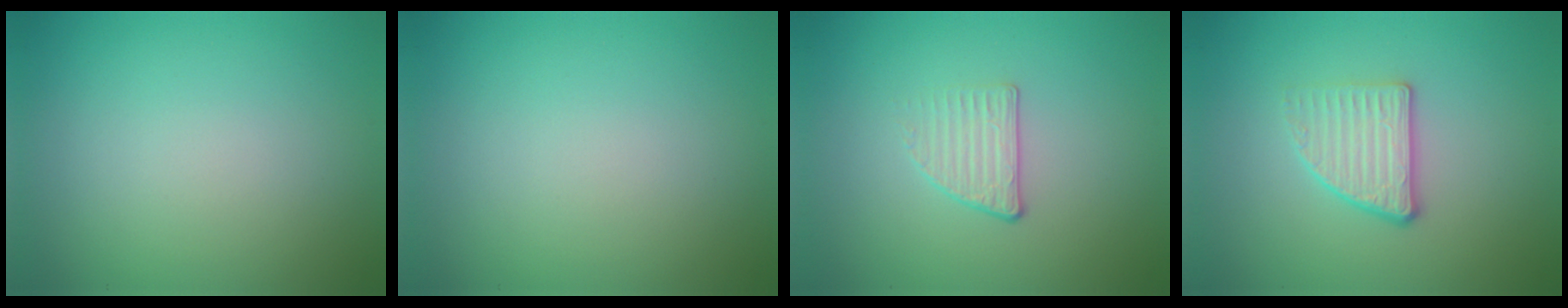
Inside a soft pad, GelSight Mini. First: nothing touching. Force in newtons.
{"total": 0.0}
{"total": 1.6, "press": 1.1, "slide": 1.1}
{"total": 2.7, "press": 2.4, "slide": 1.2}